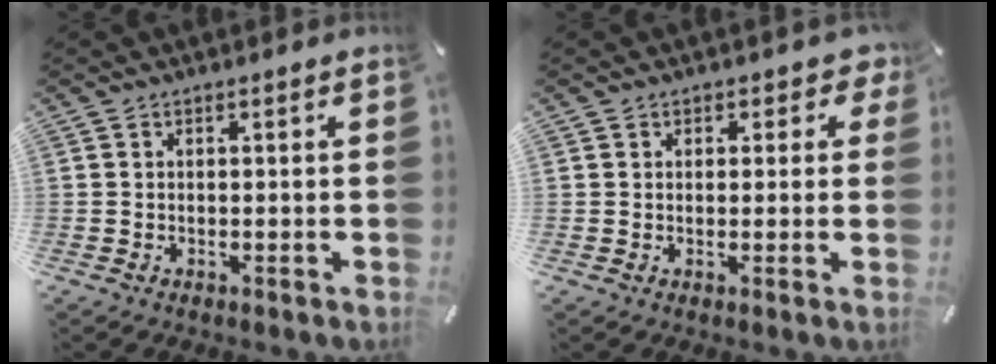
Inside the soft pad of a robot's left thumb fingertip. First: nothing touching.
{"total": 2.1, "force": [0.7, 1.8, 0.7], "torque": [0.010, -0.002, 0.005]}